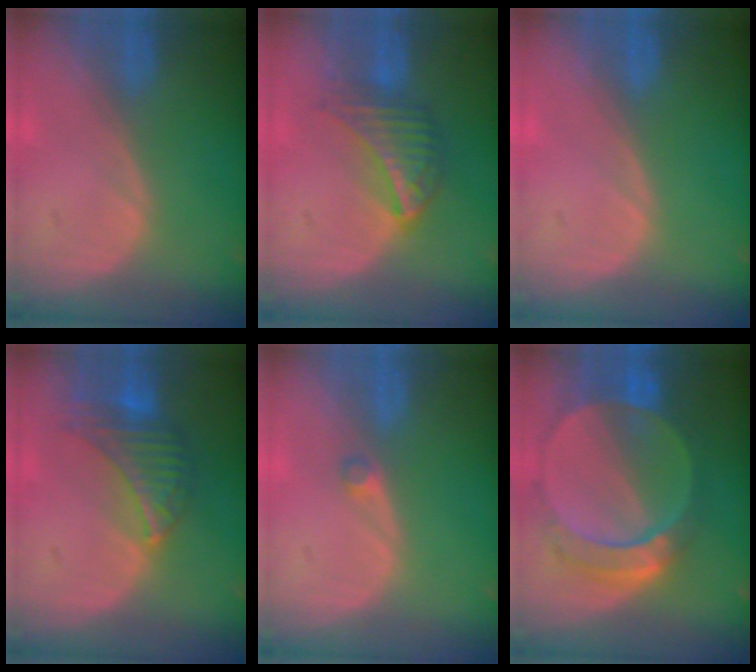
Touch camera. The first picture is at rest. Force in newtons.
{"total": 6.4, "press": 5.9, "slide": 2.3}
{"total": 0.0}
{"total": 7.6, "press": 7.0, "slide": 2.9}
{"total": 1.3, "press": 1.1, "slide": 0.6}
{"total": 9.7, "press": 8.4, "slide": 4.9}